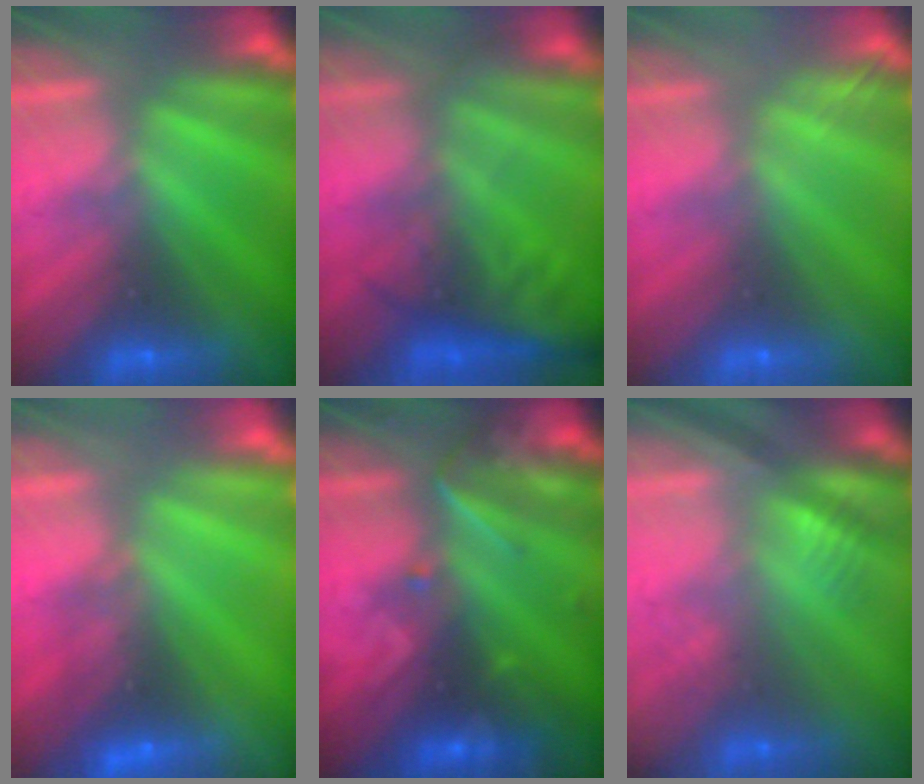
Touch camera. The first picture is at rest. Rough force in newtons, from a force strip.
{"total": 8.1}
{"total": 2.1}
{"total": 2.3}
{"total": 2.7}
{"total": 2.7}